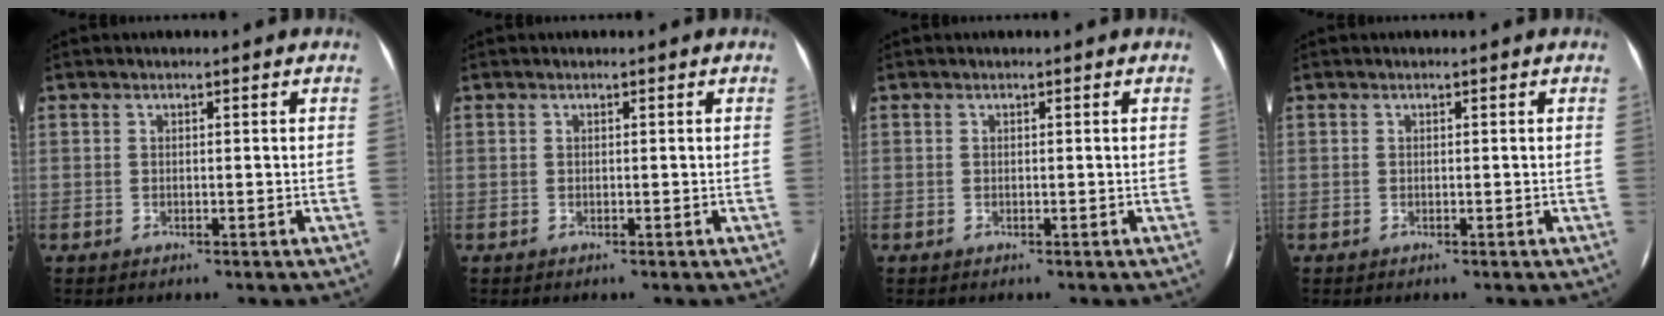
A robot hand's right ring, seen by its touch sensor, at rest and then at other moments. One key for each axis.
{"total": 0.0}
{"total": 0.0}
{"total": 0.0}